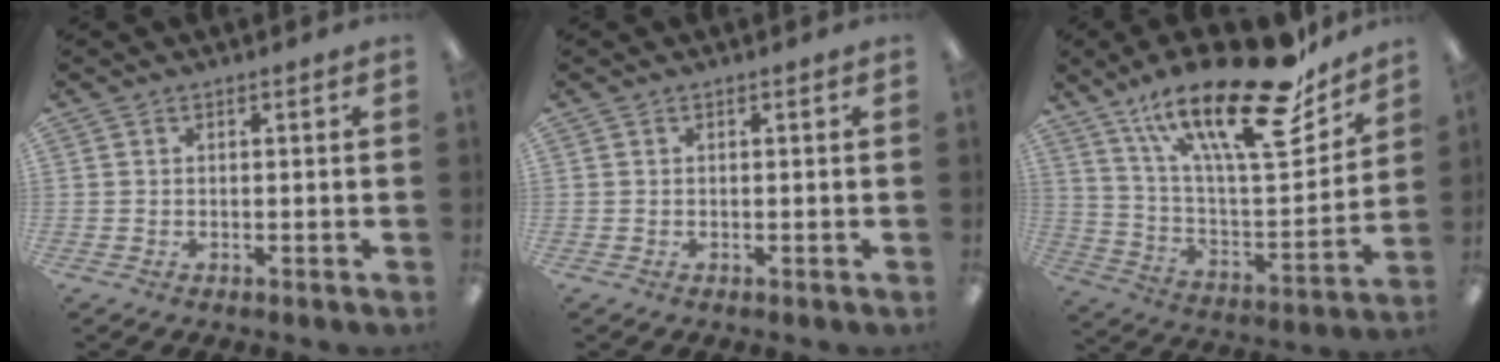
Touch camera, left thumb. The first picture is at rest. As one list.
[{"total": 0.0}, {"total": 28.0, "force": [18.4, 8.6, 19.3], "torque": [-0.304, -0.107, 0.306]}]